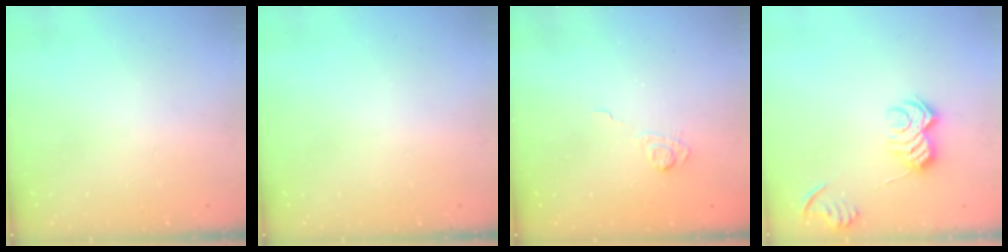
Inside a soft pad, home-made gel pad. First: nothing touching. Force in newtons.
{"total": 0.0}
{"total": 3.8, "press": 3.5, "slide": 1.6}
{"total": 10.7, "press": 10.7, "slide": 0.3}